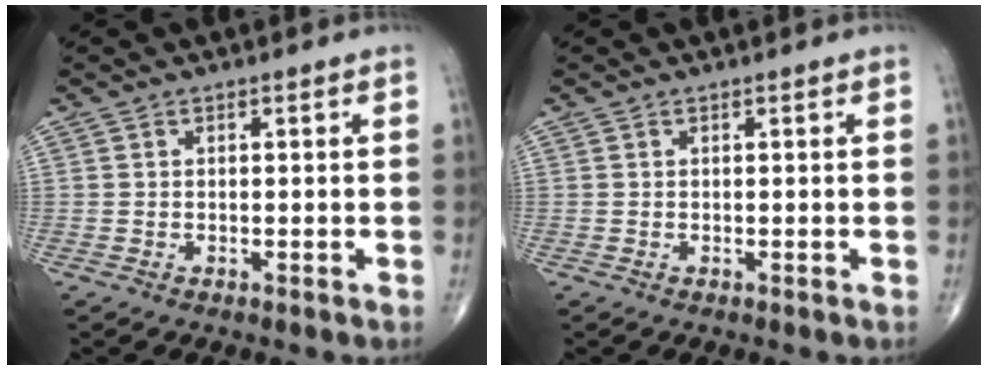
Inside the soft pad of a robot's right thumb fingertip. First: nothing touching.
{"total": 0.0}